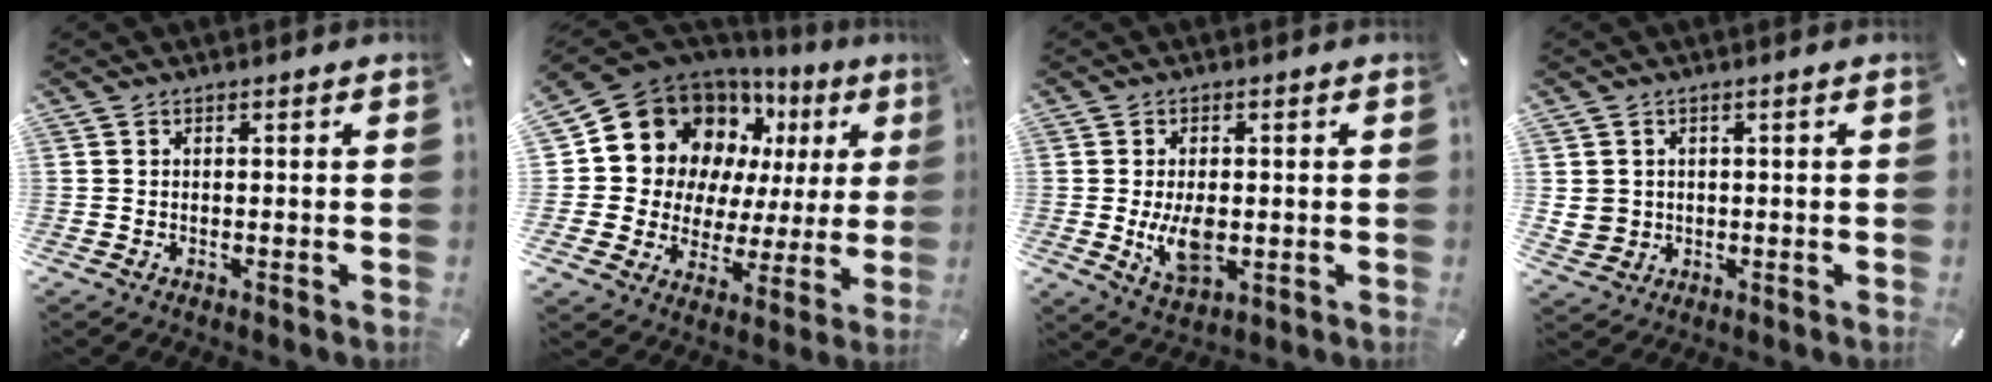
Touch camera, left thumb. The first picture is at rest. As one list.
[{"total": 16.5, "force": [8.0, 13.2, 5.9], "torque": [-0.096, -0.070, 0.154]}, {"total": 8.1, "force": [-0.6, 4.7, 6.6], "torque": [-0.130, -0.009, -0.014]}, {"total": 4.3, "force": [0.6, 4.2, 0.9], "torque": [-0.022, 0.003, 0.012]}]